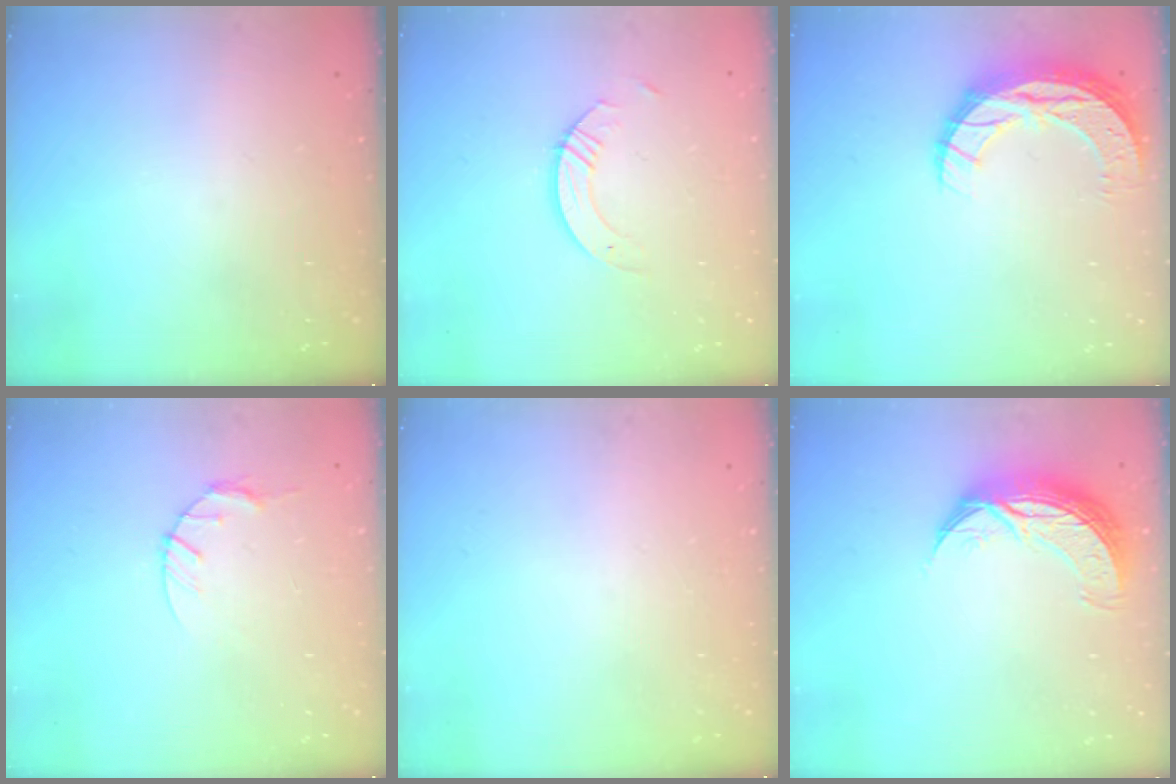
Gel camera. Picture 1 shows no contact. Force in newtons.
{"total": 3.4, "press": 3.4, "slide": 0.3}
{"total": 11.7, "press": 11.6, "slide": 0.8}
{"total": 4.6, "press": 4.6, "slide": 0.6}
{"total": 0.0}
{"total": 10.3, "press": 10.2, "slide": 0.7}